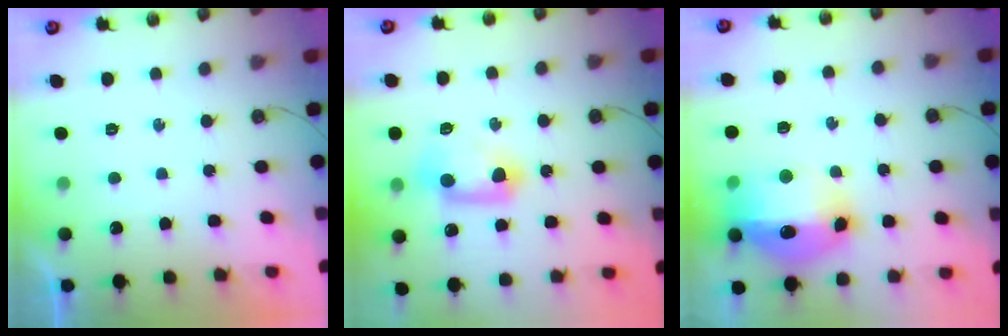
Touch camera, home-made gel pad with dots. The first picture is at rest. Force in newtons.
{"total": 12.7, "press": 11.0, "slide": 6.4}
{"total": 18.3, "press": 18.3, "slide": 1.7}